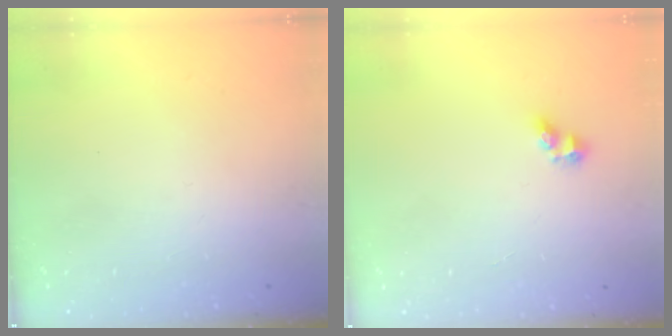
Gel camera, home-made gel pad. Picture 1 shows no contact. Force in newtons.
{"total": 4.4, "press": 4.3, "slide": 0.8}